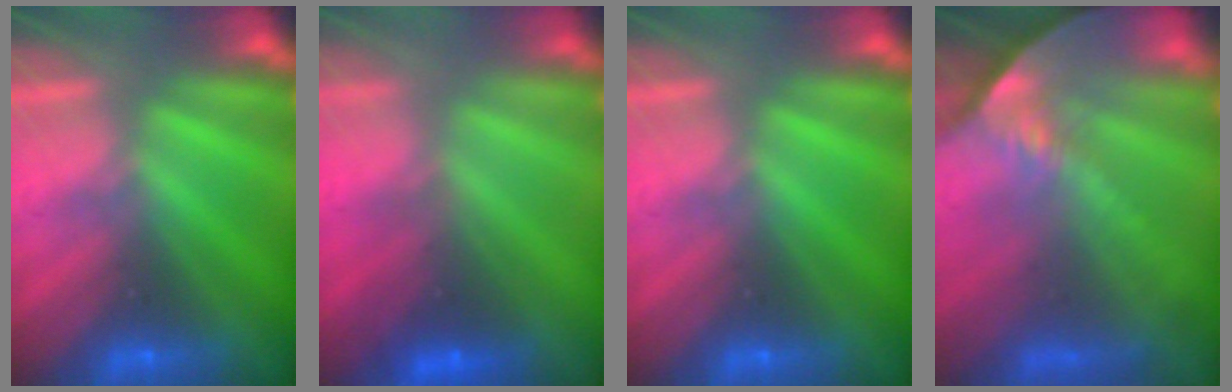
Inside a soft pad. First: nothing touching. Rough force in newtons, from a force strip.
{"total": 2.3}
{"total": 0.0}
{"total": 7.3}